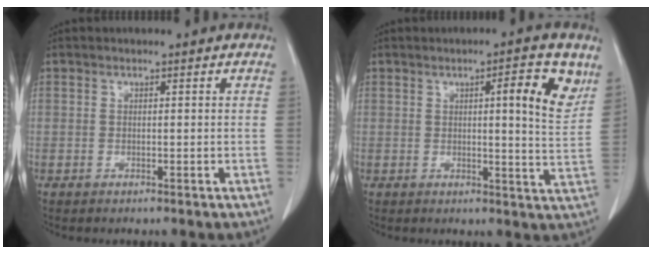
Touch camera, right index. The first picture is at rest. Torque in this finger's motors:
{"motor_torque": [0.09, 0.26, 0.12, 0.06]}